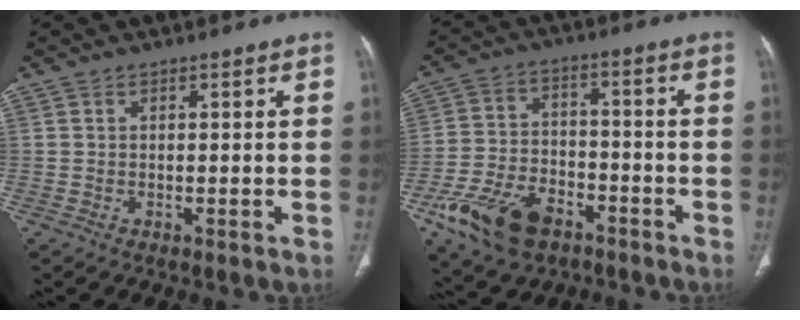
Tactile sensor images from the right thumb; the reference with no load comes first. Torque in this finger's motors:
{"motor_torque": [0.21, 0.13, 1.21, -0.53, 0.13]}